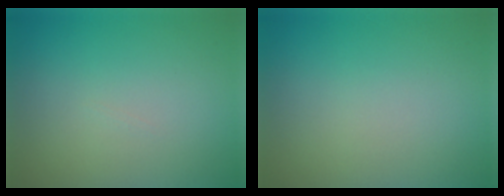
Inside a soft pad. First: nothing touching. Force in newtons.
{"total": 0.0}